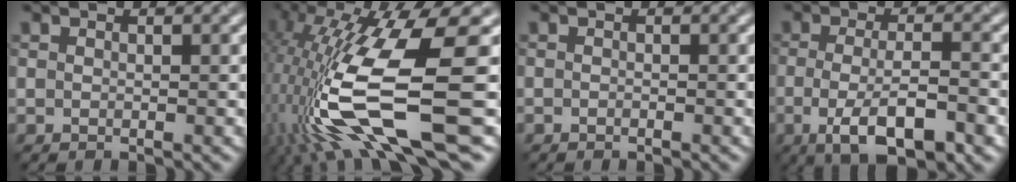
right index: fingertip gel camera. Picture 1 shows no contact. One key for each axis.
{"total": 12.8, "fx": -4.6, "fy": 3.2, "fz": 11.5, "tx": -0.242, "ty": 0.000, "tz": -0.065}
{"total": 0.7, "fx": -0.7, "fy": -0.1, "fz": 0.0, "tx": -0.006, "ty": 0.000, "tz": -0.008}
{"total": 6.1, "fx": -2.9, "fy": 1.4, "fz": 5.2, "tx": -0.091, "ty": -0.002, "tz": -0.038}